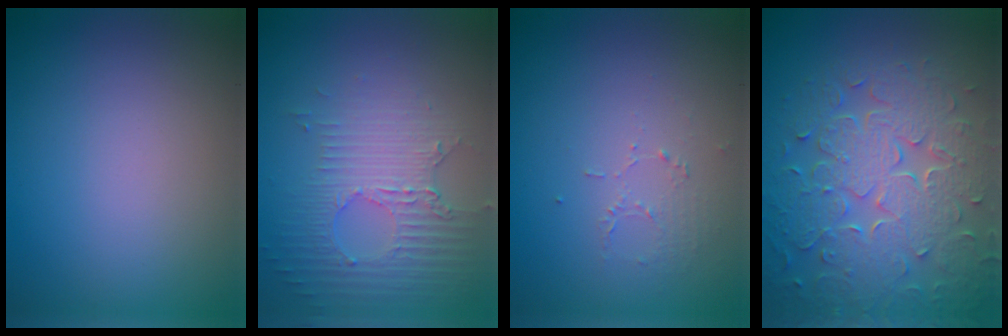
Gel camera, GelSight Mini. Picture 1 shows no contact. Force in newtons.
{"total": 3.6, "press": 3.1, "slide": 1.8}
{"total": 1.0, "press": 0.5, "slide": 0.9}
{"total": 9.0, "press": 6.5, "slide": 6.3}